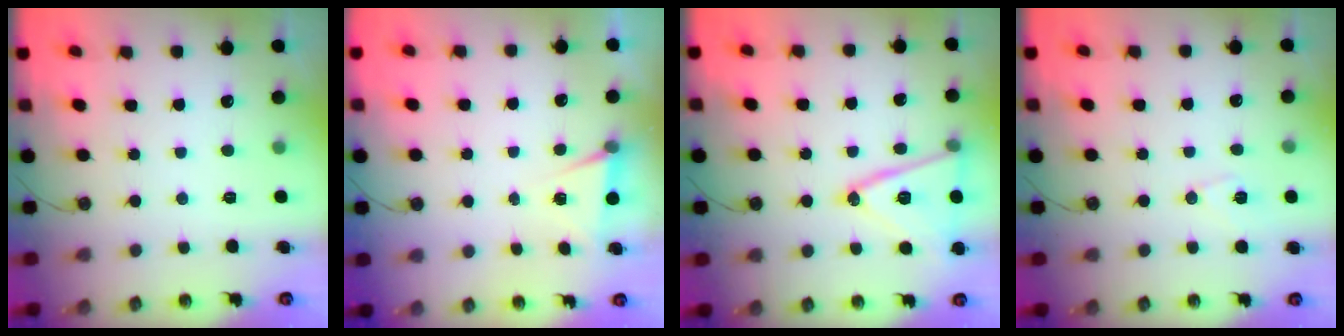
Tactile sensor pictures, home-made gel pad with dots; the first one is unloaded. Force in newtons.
{"total": 4.9, "press": 1.9, "slide": 4.5}
{"total": 17.0, "press": 16.7, "slide": 3.4}
{"total": 6.8, "press": 6.7, "slide": 1.4}